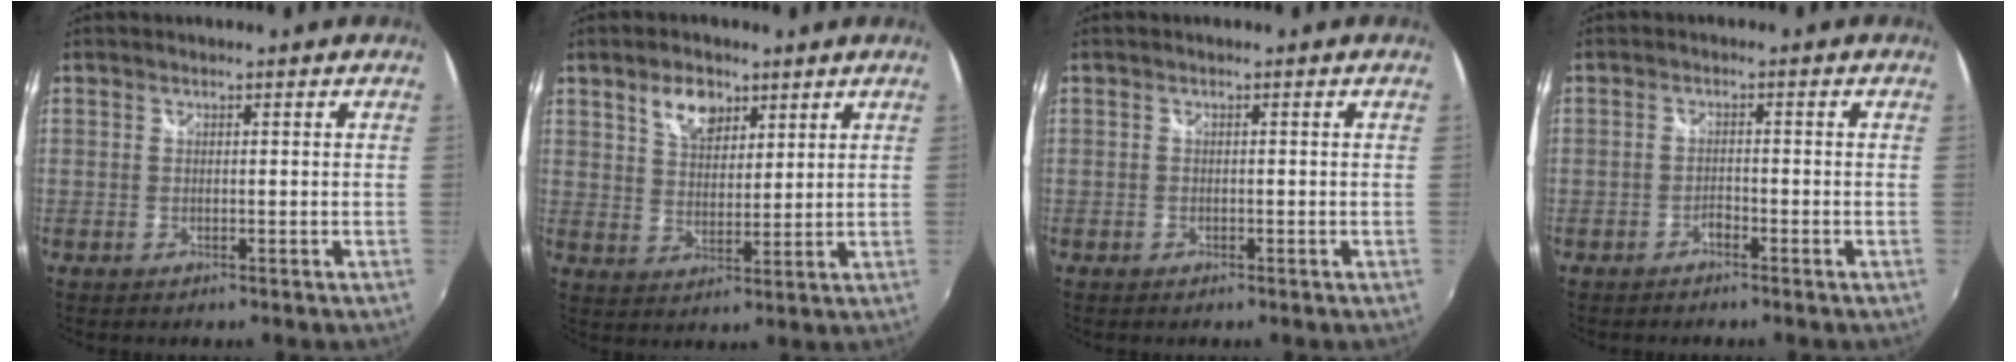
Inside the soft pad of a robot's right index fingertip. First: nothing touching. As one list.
[{"total": 6.8, "force": [4.0, 4.0, 3.8], "torque": [-0.059, 0.010, 0.073]}, {"total": 0.8, "force": [-0.5, 0.7, 0.1], "torque": [-0.003, 0.000, -0.007]}, {"total": 1.4, "force": [-1.2, 0.4, 0.4], "torque": [-0.009, -0.001, -0.023]}]